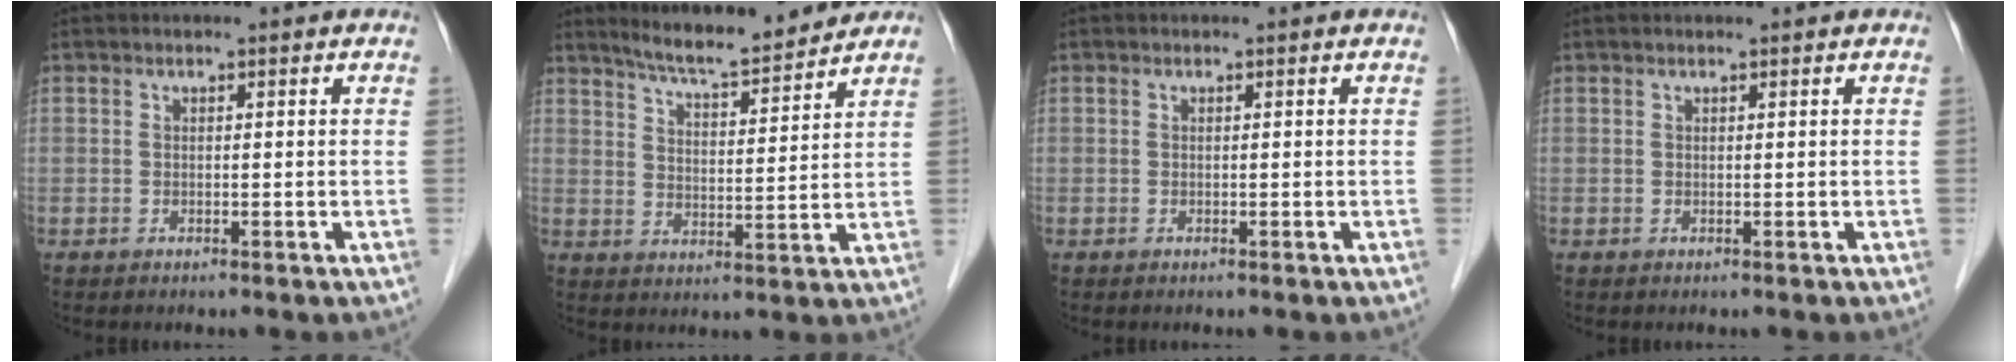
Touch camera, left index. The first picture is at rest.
{"total": 9.2, "force": [8.6, 0.6, 3.3], "torque": [-0.061, 0.005, 0.138]}
{"total": 0.0}
{"total": 0.5, "force": [0.4, 0.0, 0.3], "torque": [-0.009, 0.006, 0.009]}